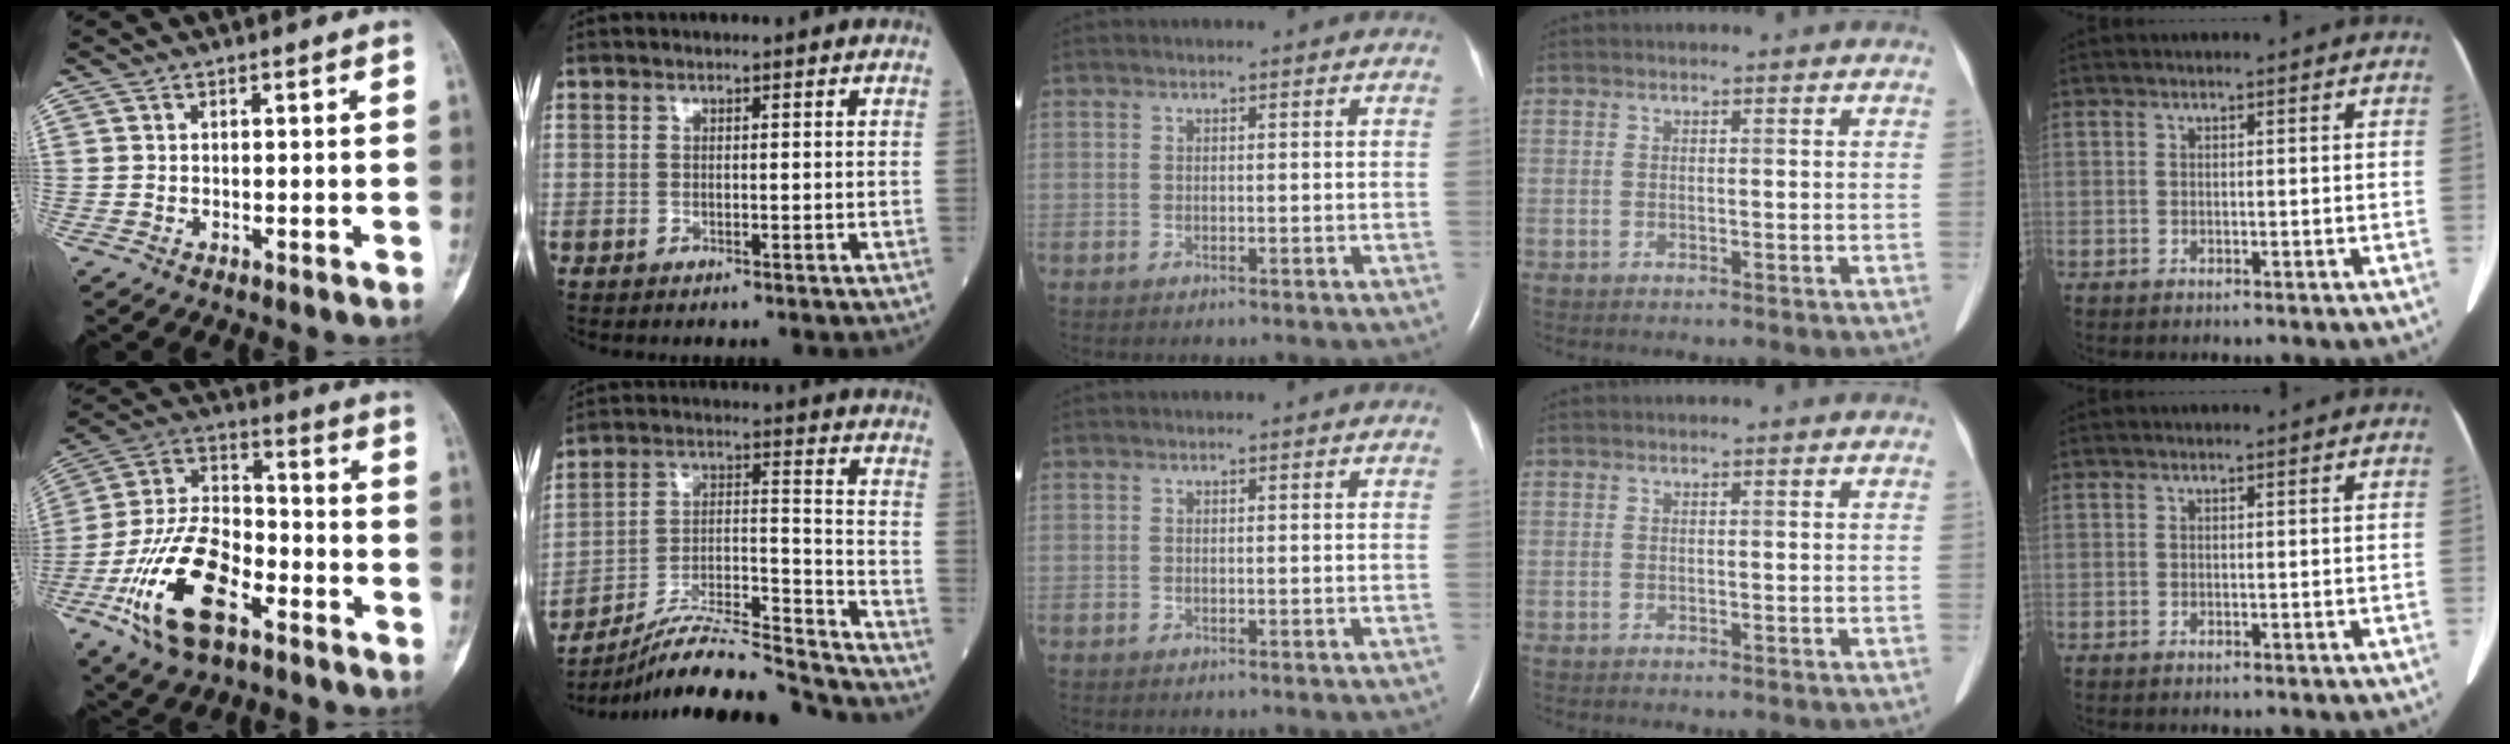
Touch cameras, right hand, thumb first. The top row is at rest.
{"thumb": {"total": 19.4, "force": [-9.0, 9.7, 14.2], "torque": [-0.267, 0.049, -0.167]}, "index": {"total": 19.5, "force": [-18.4, -0.6, 6.4], "torque": [-0.124, 0.003, -0.305]}}